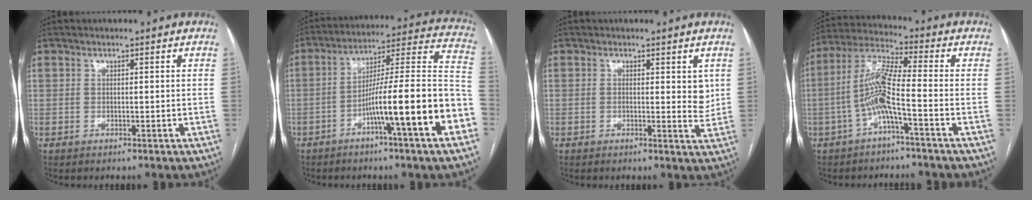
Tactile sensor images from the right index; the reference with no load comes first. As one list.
[{"total": 18.8, "force": [-6.9, -0.1, 17.4], "torque": [-0.221, 0.023, -0.107]}, {"total": 3.6, "force": [0.9, 1.5, 3.1], "torque": [-0.038, -0.005, 0.009]}, {"total": 8.4, "force": [-2.5, 0.4, 8.0], "torque": [-0.168, 0.019, -0.054]}]